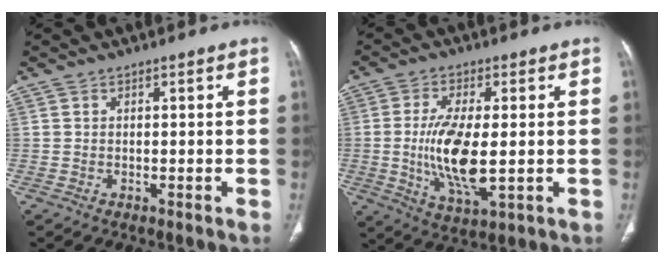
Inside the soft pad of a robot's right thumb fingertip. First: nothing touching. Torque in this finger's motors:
{"motor_torque": [1.97, 2.08, 1.64, -0.96, 0.16]}